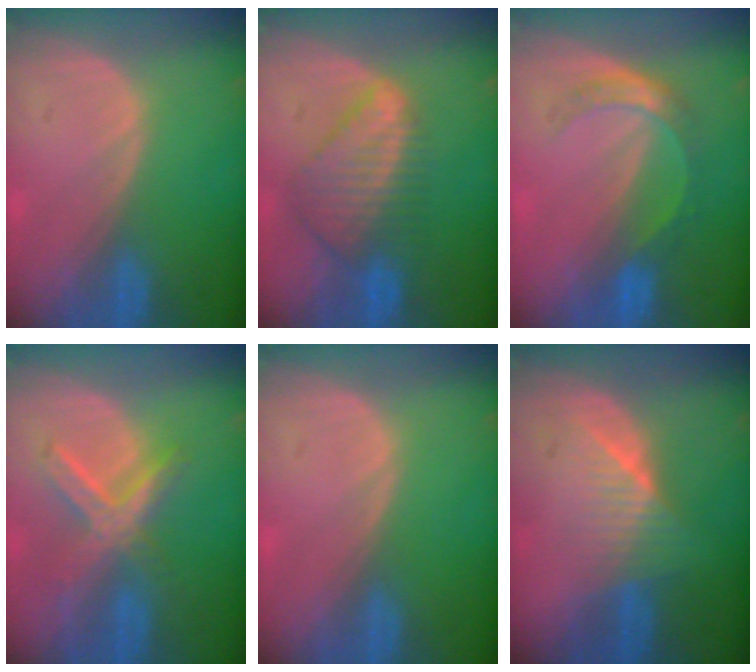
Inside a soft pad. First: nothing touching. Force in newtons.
{"total": 8.5, "press": 7.4, "slide": 4.2}
{"total": 5.4, "press": 4.7, "slide": 2.6}
{"total": 7.2, "press": 6.4, "slide": 3.4}
{"total": 0.0}
{"total": 6.1, "press": 5.7, "slide": 2.1}